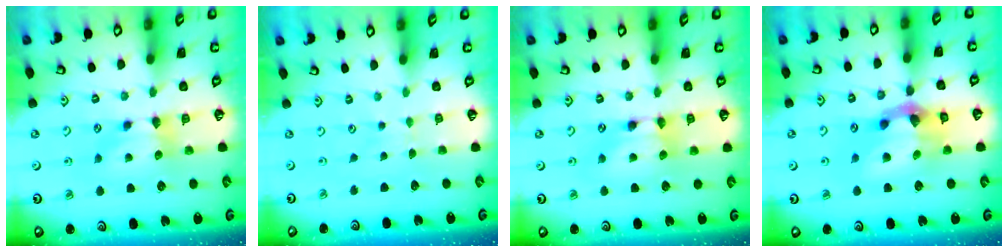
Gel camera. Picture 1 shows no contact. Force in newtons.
{"total": 2.9, "press": 2.9, "slide": 0.4}
{"total": 2.0, "press": 2.0, "slide": 0.1}
{"total": 8.0, "press": 7.6, "slide": 2.7}